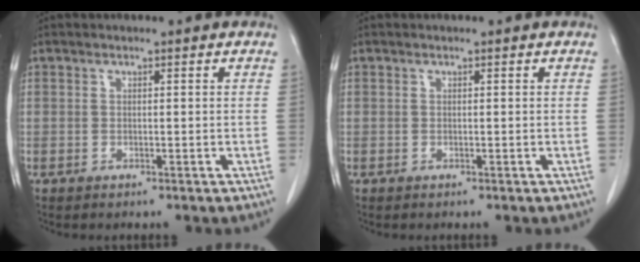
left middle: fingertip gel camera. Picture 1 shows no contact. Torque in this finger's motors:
{"motor_torque": [-0.01, 0.00, -0.01, 0.00]}